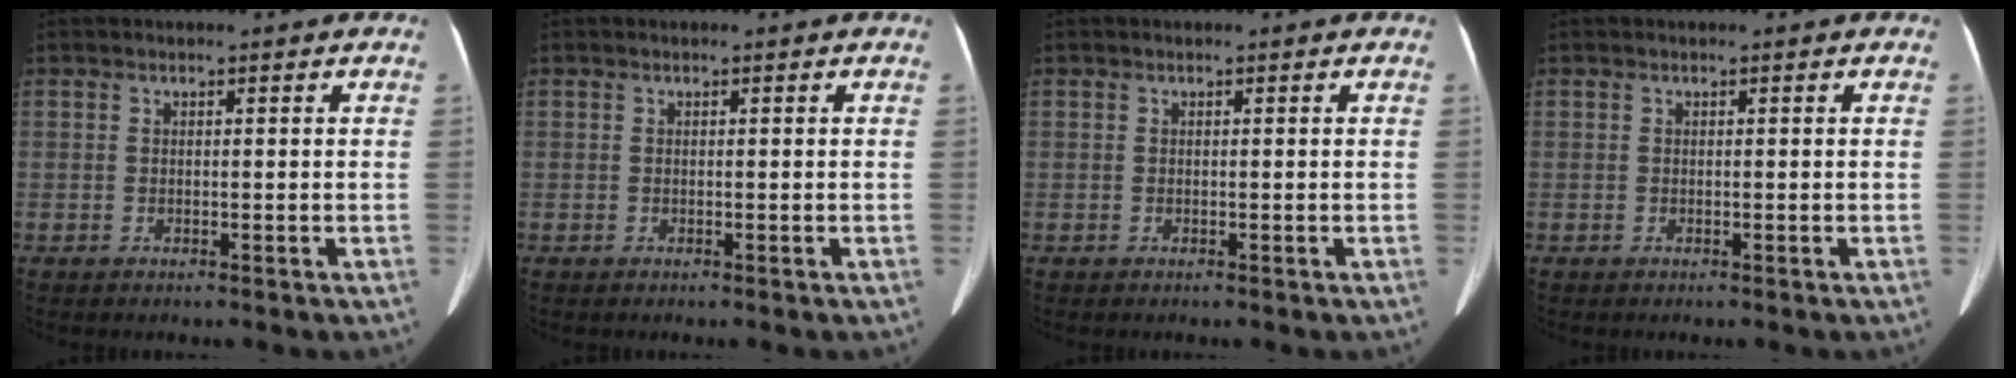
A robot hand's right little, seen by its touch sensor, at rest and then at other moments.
{"total": 0.0}
{"total": 0.0}
{"total": 0.0}